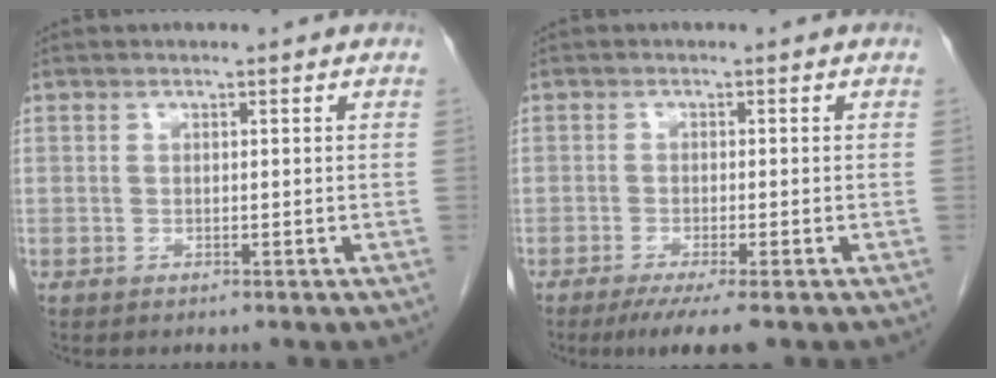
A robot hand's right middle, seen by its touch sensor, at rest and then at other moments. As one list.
[{"total": 5.0, "force": [-3.6, 0.0, 3.5], "torque": [-0.048, -0.013, -0.057]}]